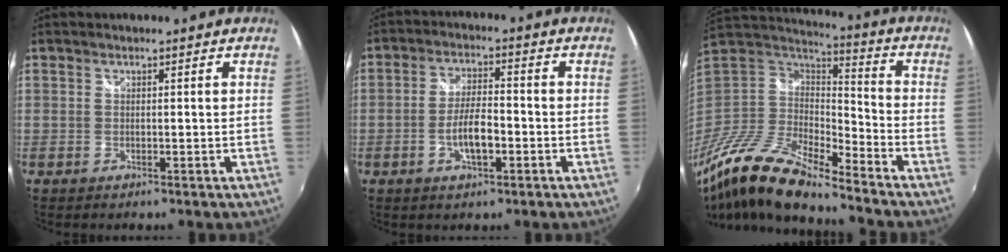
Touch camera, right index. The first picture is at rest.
{"total": 6.1, "force": [-2.2, 2.0, 5.3], "torque": [-0.104, 0.001, -0.038]}
{"total": 18.7, "force": [-13.9, 4.8, 11.5], "torque": [-0.239, -0.033, -0.277]}